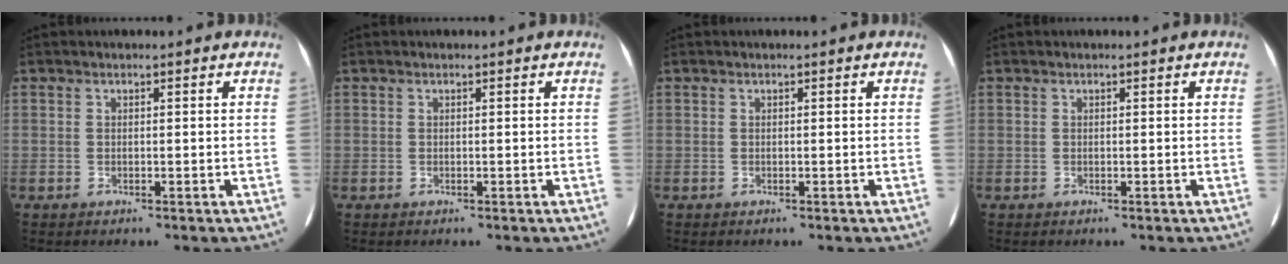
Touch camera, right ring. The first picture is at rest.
{"total": 0.0}
{"total": 0.0}
{"total": 0.0}